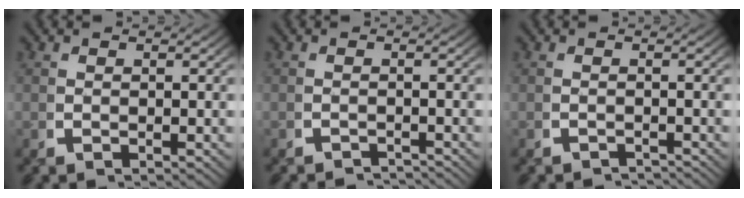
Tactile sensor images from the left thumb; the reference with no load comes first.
{"total": 2.5, "force": [-2.4, 0.1, -0.2], "torque": [0.006, -0.006, -0.039]}
{"total": 2.0, "force": [-2.0, 0.1, -0.2], "torque": [0.005, -0.004, -0.032]}